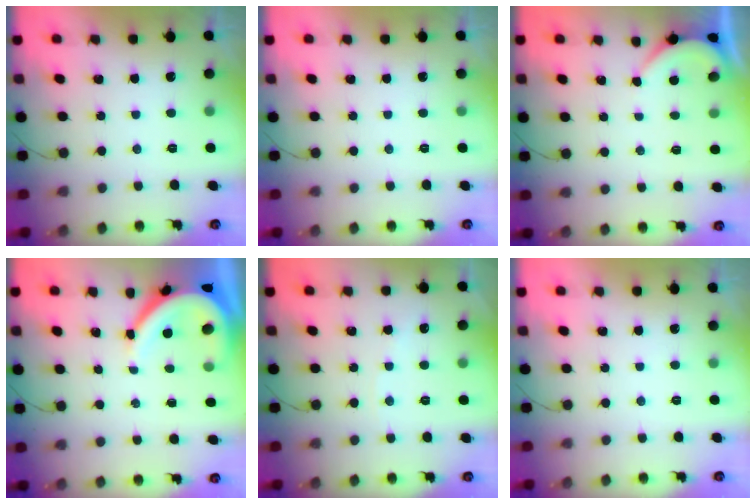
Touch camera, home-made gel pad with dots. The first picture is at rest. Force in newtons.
{"total": 0.0}
{"total": 2.2, "press": 2.2, "slide": 0.4}
{"total": 10.0, "press": 9.9, "slide": 0.9}
{"total": 2.7, "press": 2.7, "slide": 0.5}
{"total": 0.0}